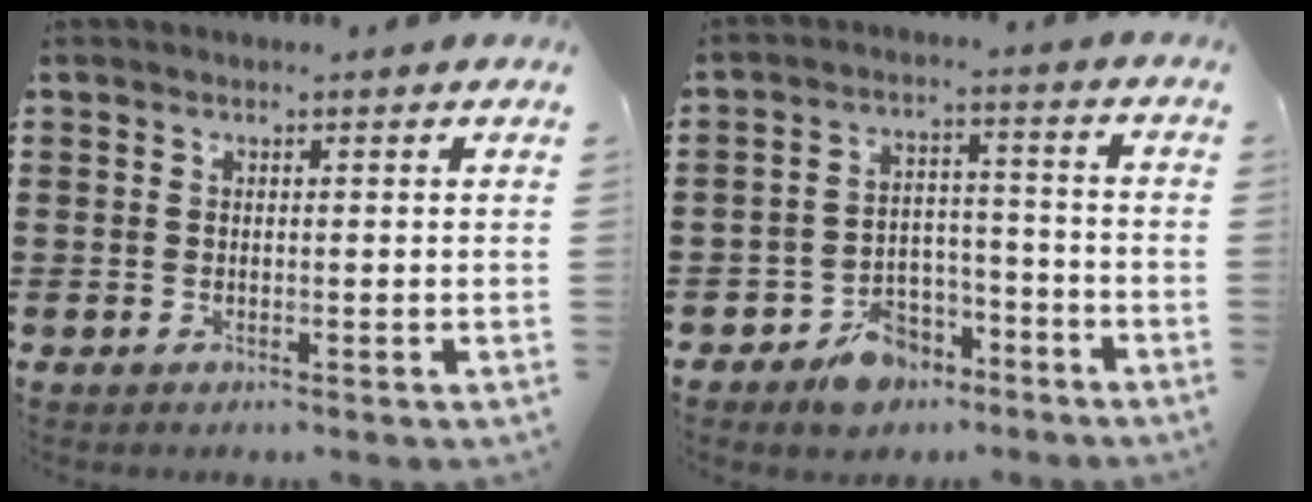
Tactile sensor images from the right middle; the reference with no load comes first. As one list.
[{"total": 7.4, "force": [-6.0, 3.8, 1.8], "torque": [-0.024, 0.038, -0.113]}]